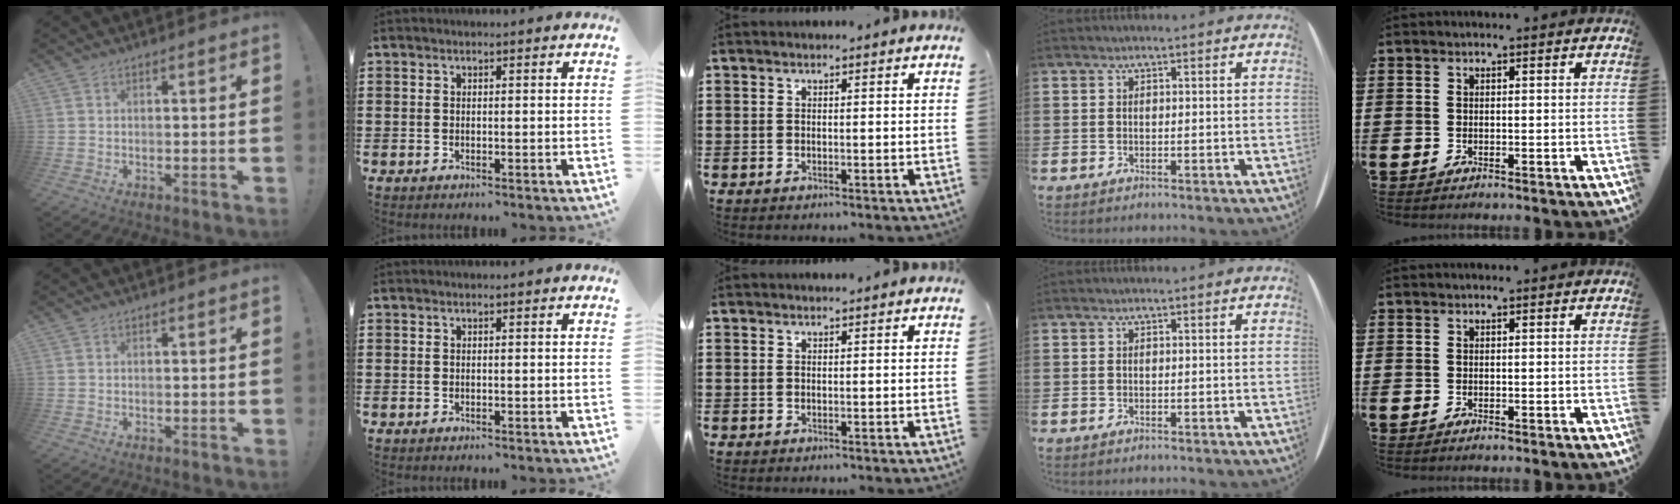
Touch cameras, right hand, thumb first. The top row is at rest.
{}